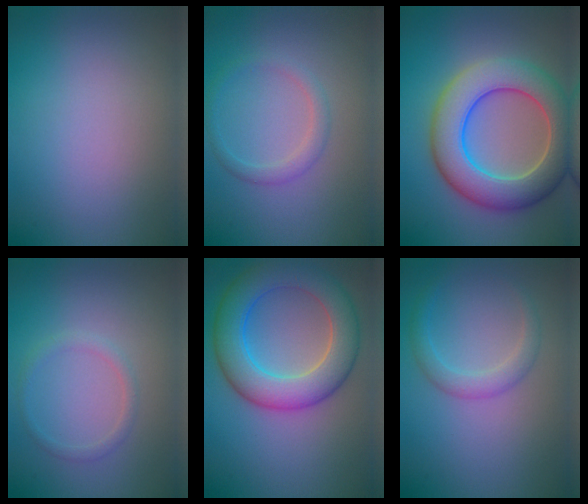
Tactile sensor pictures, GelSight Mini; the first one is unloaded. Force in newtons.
{"total": 1.7, "press": 1.7, "slide": 0.0}
{"total": 9.1, "press": 9.1, "slide": 0.5}
{"total": 1.3, "press": 1.2, "slide": 0.0}
{"total": 7.9, "press": 7.9, "slide": 0.3}
{"total": 2.1, "press": 2.1, "slide": 0.1}